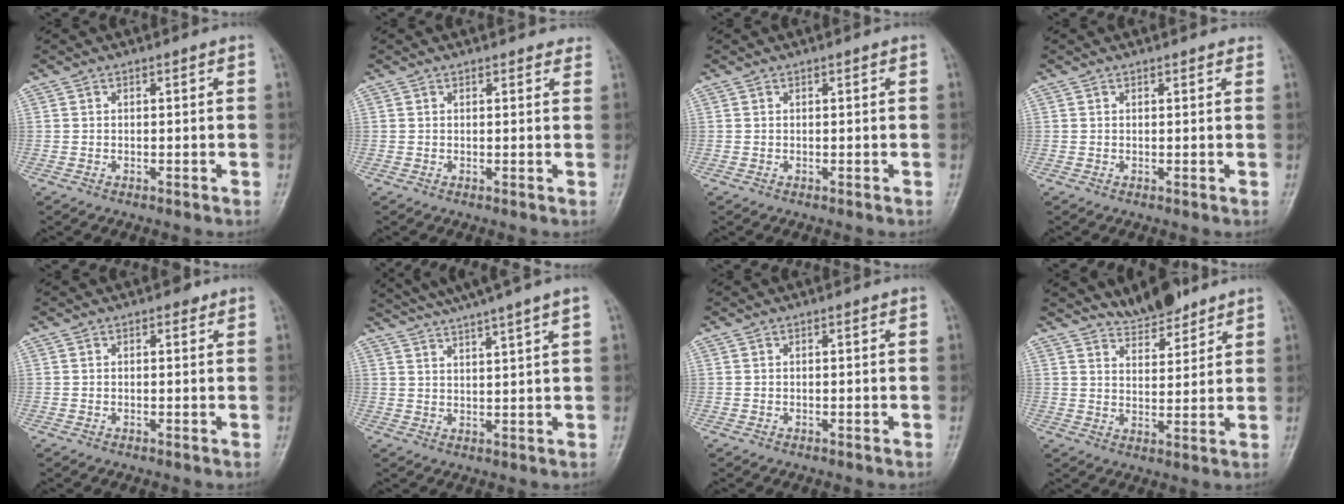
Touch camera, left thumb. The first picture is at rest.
{"total": 3.5, "force": [3.2, 1.2, 0.8], "torque": [0.014, -0.007, 0.028]}
{"total": 0.0}
{"total": 2.4, "force": [2.1, 0.7, 0.8], "torque": [0.005, 0.002, 0.019]}
{"total": 1.0, "force": [0.6, 0.7, 0.5], "torque": [0.002, -0.002, 0.003]}
{"total": 11.7, "force": [9.3, -0.4, 7.1], "torque": [-0.112, -0.008, 0.139]}
{"total": 0.0}
{"total": 6.6, "force": [5.9, 2.1, 2.1], "torque": [-0.016, -0.041, 0.106]}